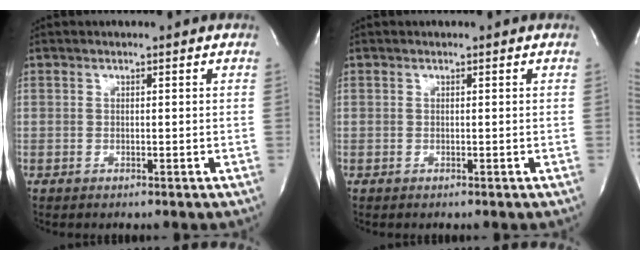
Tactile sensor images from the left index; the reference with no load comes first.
{"total": 0.0}